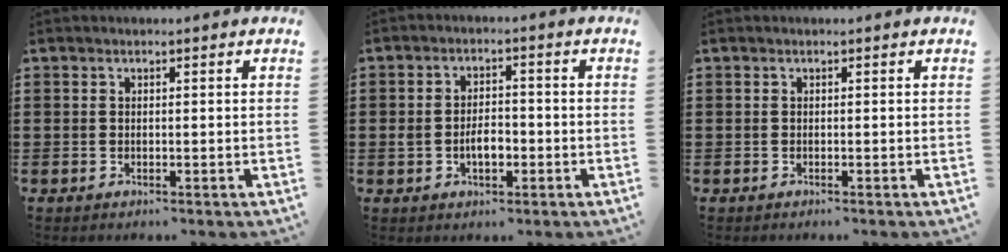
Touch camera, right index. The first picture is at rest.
{"total": 4.3, "force": [-1.1, 2.3, 3.4], "torque": [-0.061, 0.002, -0.022]}
{"total": 0.0}